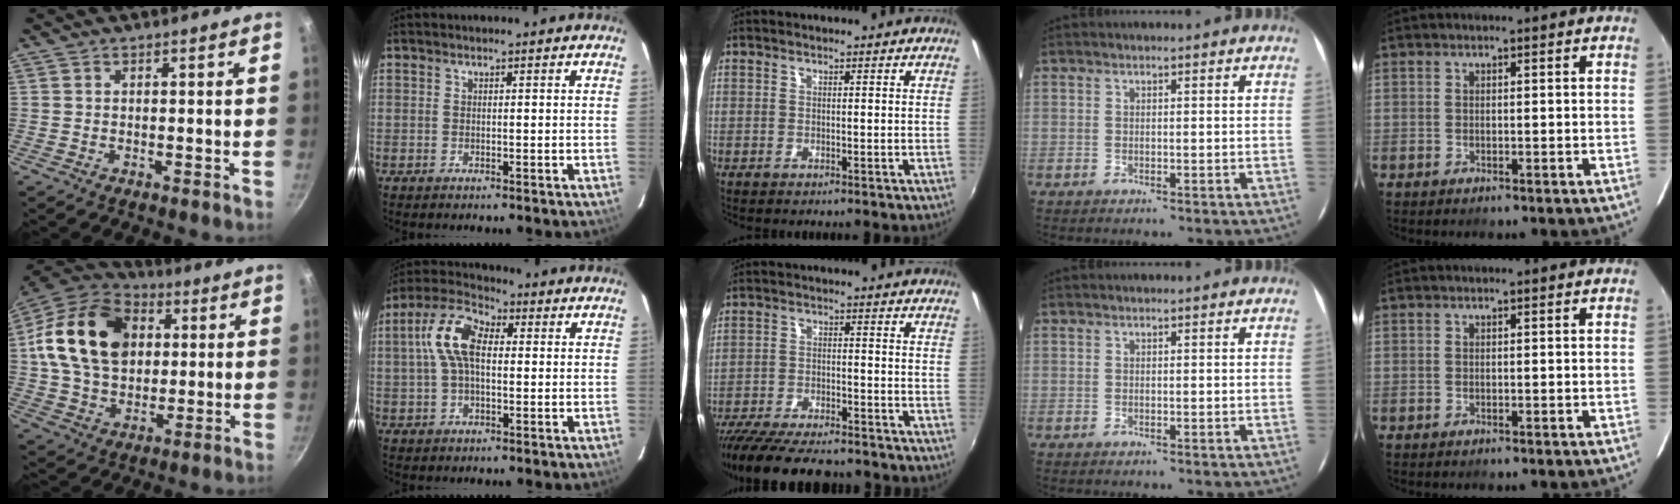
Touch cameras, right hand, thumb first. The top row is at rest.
{"thumb": {"total": 21.9, "force": [4.6, 15.8, 14.5], "torque": [-0.234, 0.013, 0.073]}, "index": {"total": 10.0, "force": [1.2, 5.4, 8.4], "torque": [-0.175, 0.027, 0.019]}, "middle": {"total": 16.4, "force": [-14.1, 3.7, 7.5], "torque": [-0.155, -0.032, -0.220]}}